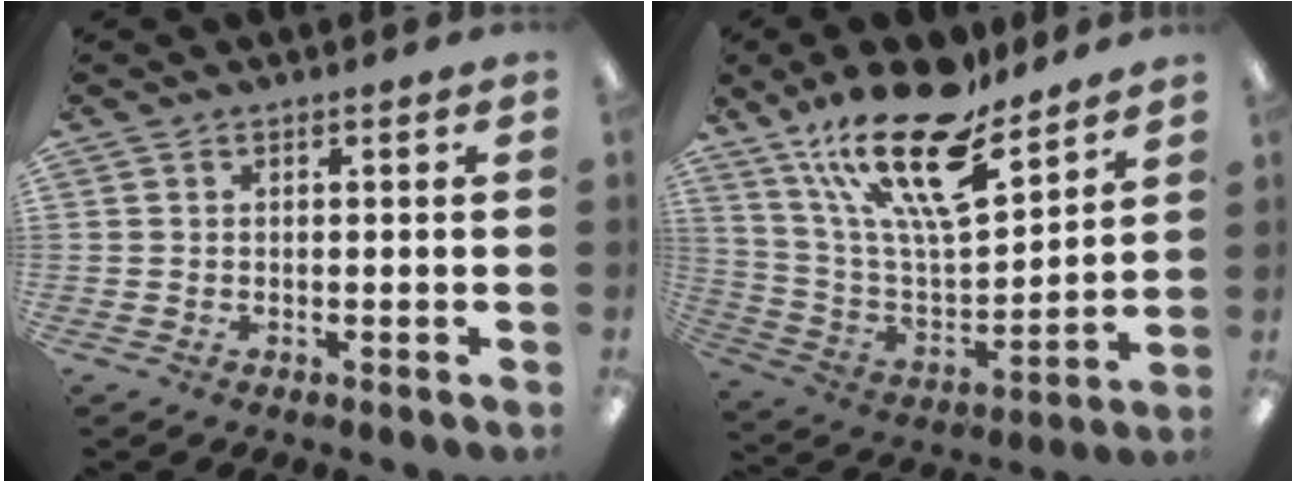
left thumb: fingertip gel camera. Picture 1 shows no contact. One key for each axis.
{"total": 22.4, "fx": 15.7, "fy": 7.2, "fz": 14.2, "tx": -0.267, "ty": -0.096, "tz": 0.271}